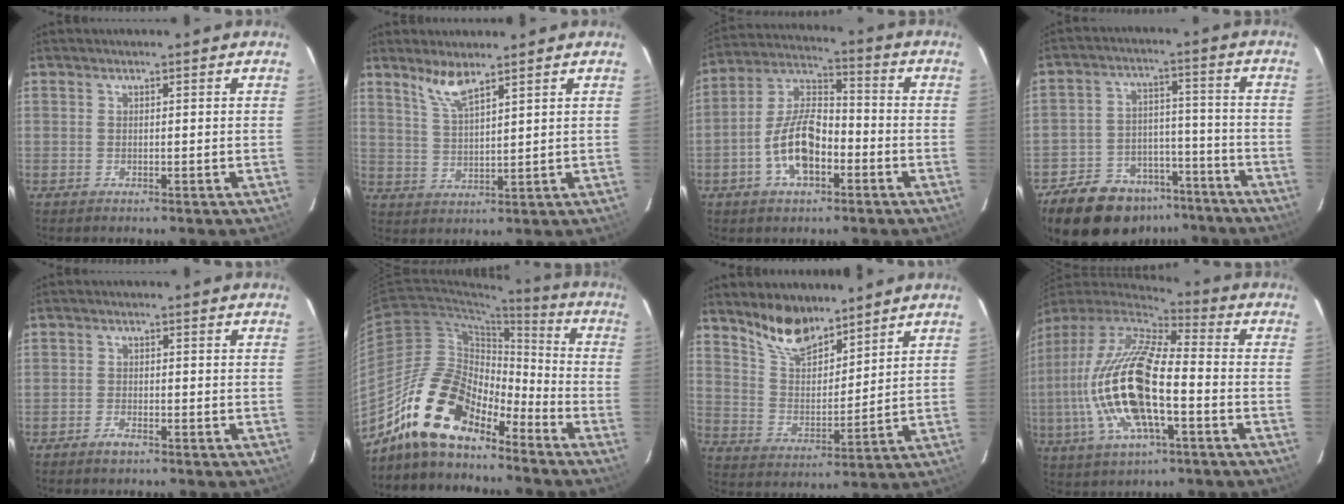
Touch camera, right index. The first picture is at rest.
{"total": 5.3, "force": [4.2, 0.9, 3.2], "torque": [-0.066, 0.001, 0.089]}
{"total": 11.9, "force": [-4.5, 5.8, 9.4], "torque": [-0.193, 0.016, -0.079]}
{"total": 17.8, "force": [-13.1, 10.0, 6.7], "torque": [-0.157, 0.037, -0.185]}
{"total": 2.2, "force": [-1.7, 0.9, 1.1], "torque": [-0.028, 0.000, -0.033]}
{"total": 16.7, "force": [-12.9, 6.6, 8.4], "torque": [-0.161, 0.003, -0.241]}
{"total": 10.4, "force": [8.5, 3.9, 4.5], "torque": [-0.083, 0.005, 0.163]}
{"total": 21.7, "force": [-4.4, 7.2, 20.0], "torque": [-0.388, -0.023, -0.085]}